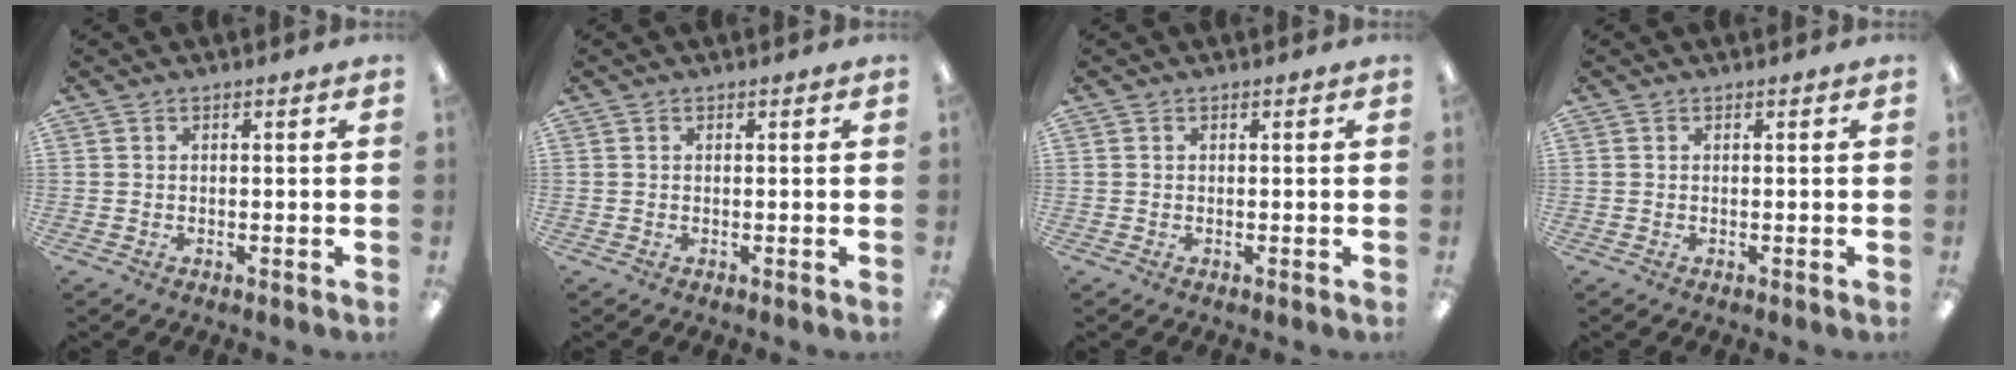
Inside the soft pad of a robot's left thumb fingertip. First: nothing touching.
{"total": 0.0}
{"total": 0.0}
{"total": 0.0}